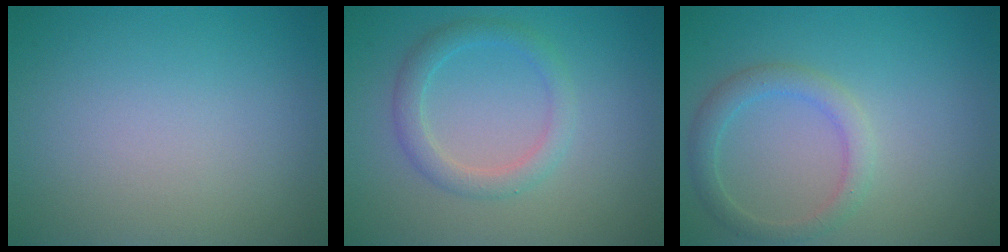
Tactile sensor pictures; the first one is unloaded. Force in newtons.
{"total": 2.5, "press": 2.5, "slide": 0.1}
{"total": 2.5, "press": 2.5, "slide": 0.1}